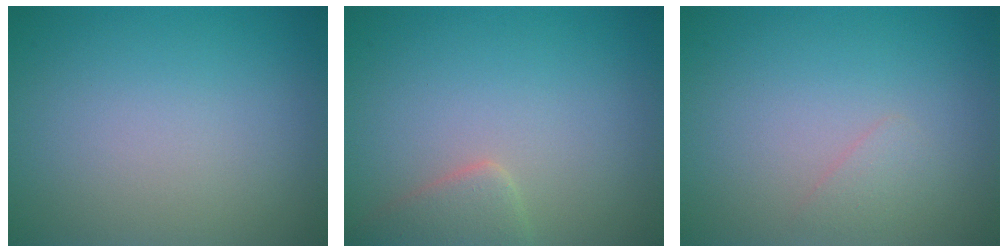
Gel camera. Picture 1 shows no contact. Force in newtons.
{"total": 2.3, "press": 2.3, "slide": 0.1}
{"total": 0.9, "press": 0.9, "slide": 0.0}